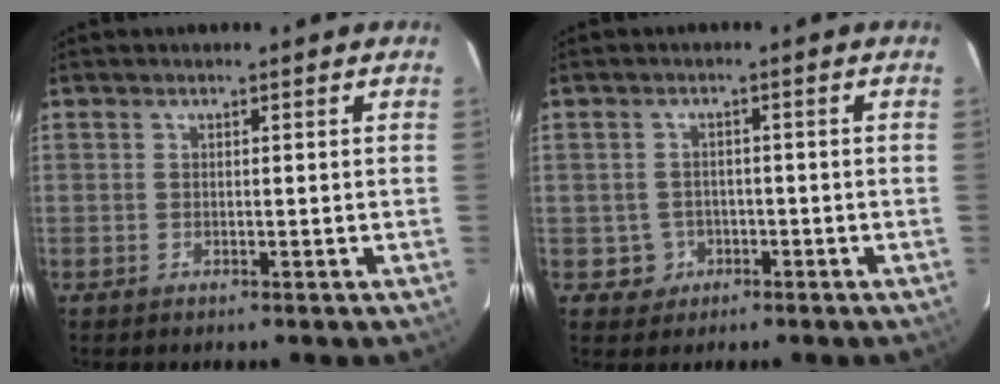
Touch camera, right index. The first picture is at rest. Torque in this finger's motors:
{"motor_torque": [-0.30, 0.11, -0.54, -0.21]}